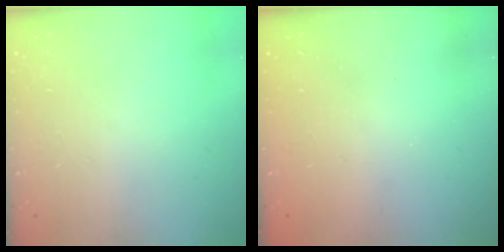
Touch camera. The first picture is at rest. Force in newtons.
{"total": 2.4, "press": 2.2, "slide": 0.8}